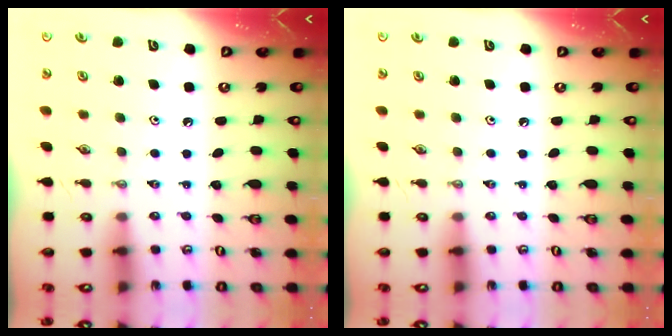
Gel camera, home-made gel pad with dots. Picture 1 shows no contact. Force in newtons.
{"total": 0.0}